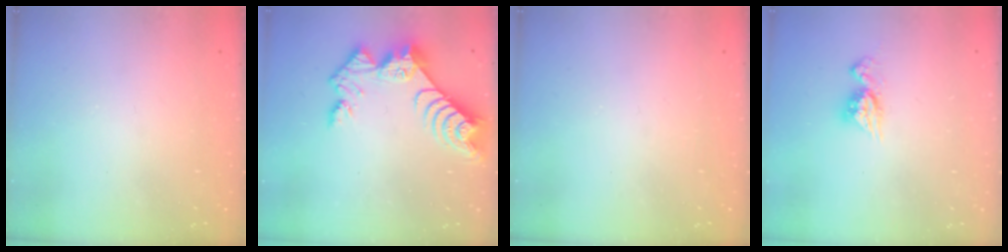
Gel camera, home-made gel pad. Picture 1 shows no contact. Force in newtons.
{"total": 10.5, "press": 10.4, "slide": 0.8}
{"total": 0.0}
{"total": 7.5, "press": 7.4, "slide": 0.8}